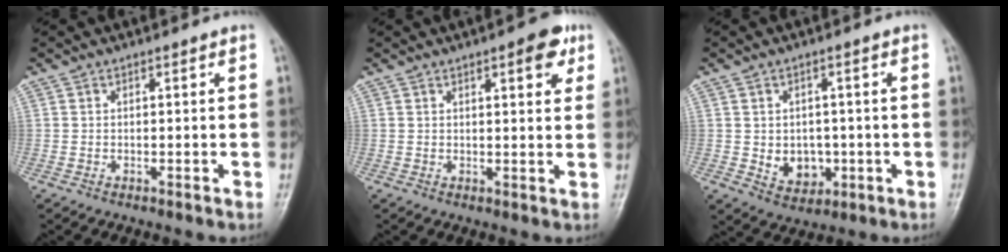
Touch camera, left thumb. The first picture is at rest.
{"total": 5.5, "force": [2.8, 1.9, 4.4], "torque": [-0.041, -0.008, 0.030]}
{"total": 6.2, "force": [-0.8, 4.9, 3.6], "torque": [-0.028, 0.002, 0.002]}